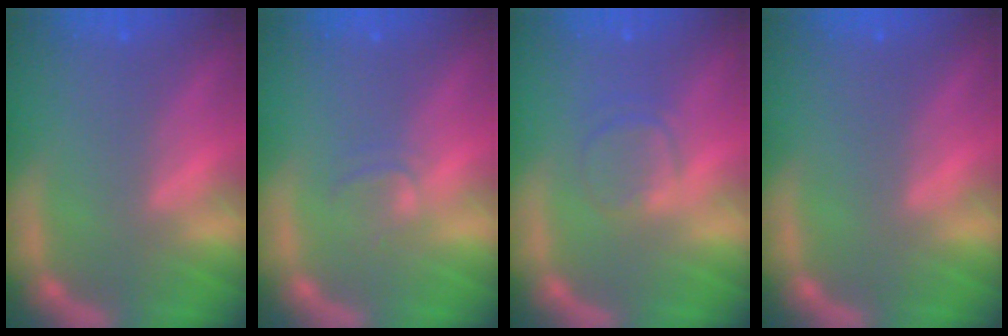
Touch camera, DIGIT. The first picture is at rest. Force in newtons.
{"total": 1.4}
{"total": 2.4}
{"total": 0.0}